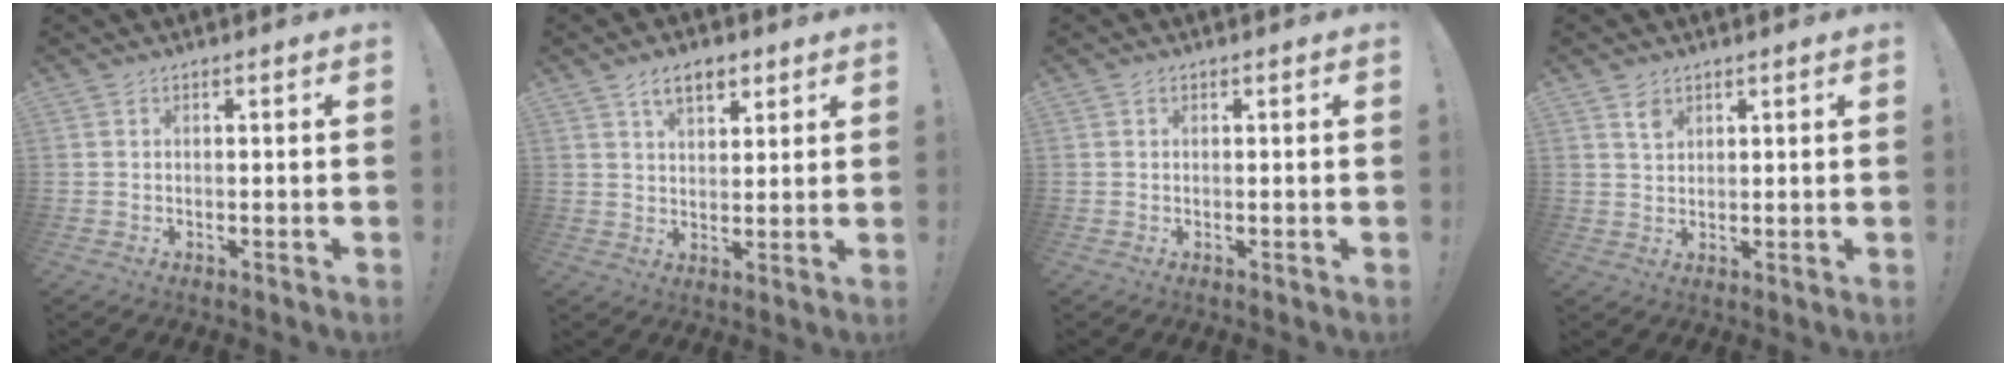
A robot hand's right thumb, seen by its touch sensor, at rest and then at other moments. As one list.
[{"total": 7.5, "force": [4.3, 4.3, 4.4], "torque": [-0.067, -0.008, 0.078]}, {"total": 0.0}, {"total": 3.8, "force": [2.5, 2.6, 1.3], "torque": [-0.016, -0.011, 0.045]}]